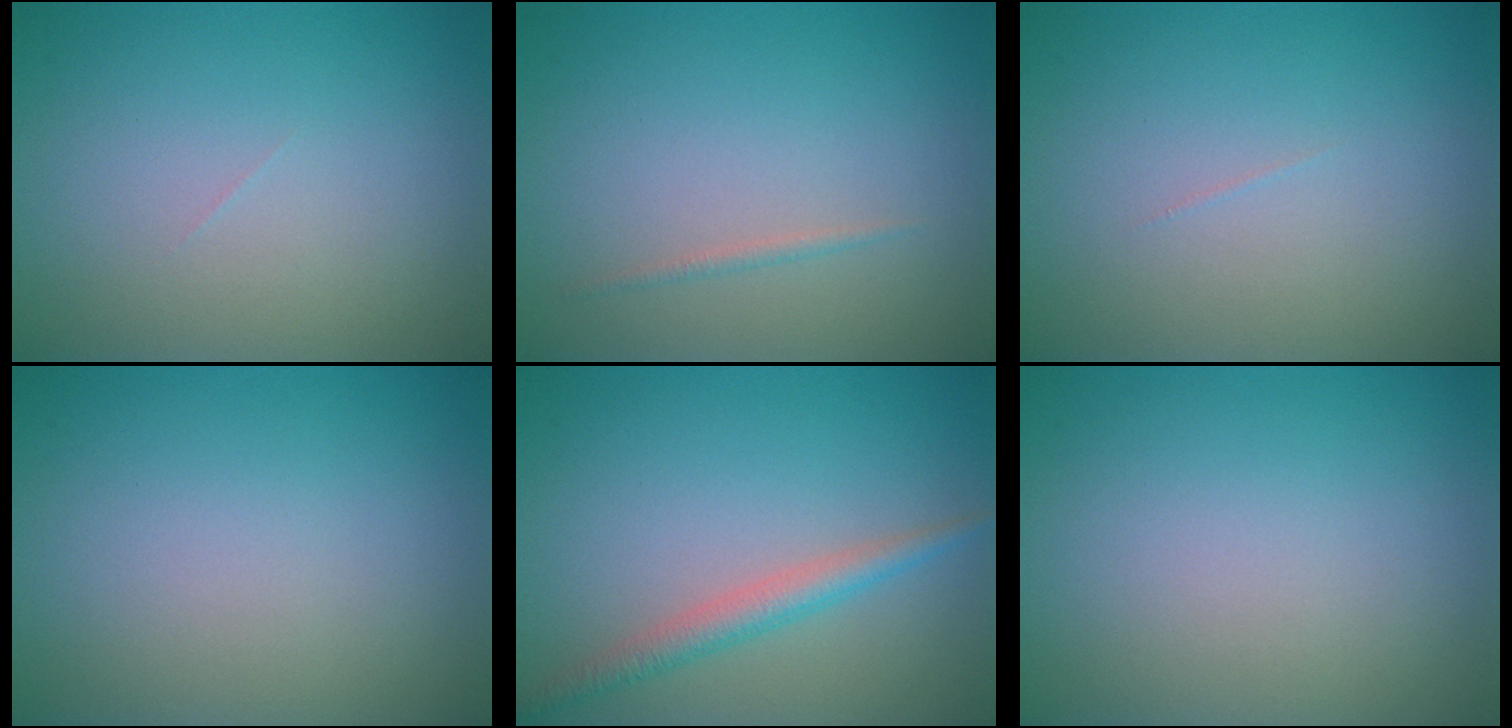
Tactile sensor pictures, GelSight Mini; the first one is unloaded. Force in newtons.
{"total": 0.6, "press": 0.6, "slide": 0.1}
{"total": 0.0}
{"total": 0.0}
{"total": 2.5, "press": 2.5, "slide": 0.0}
{"total": 0.0}